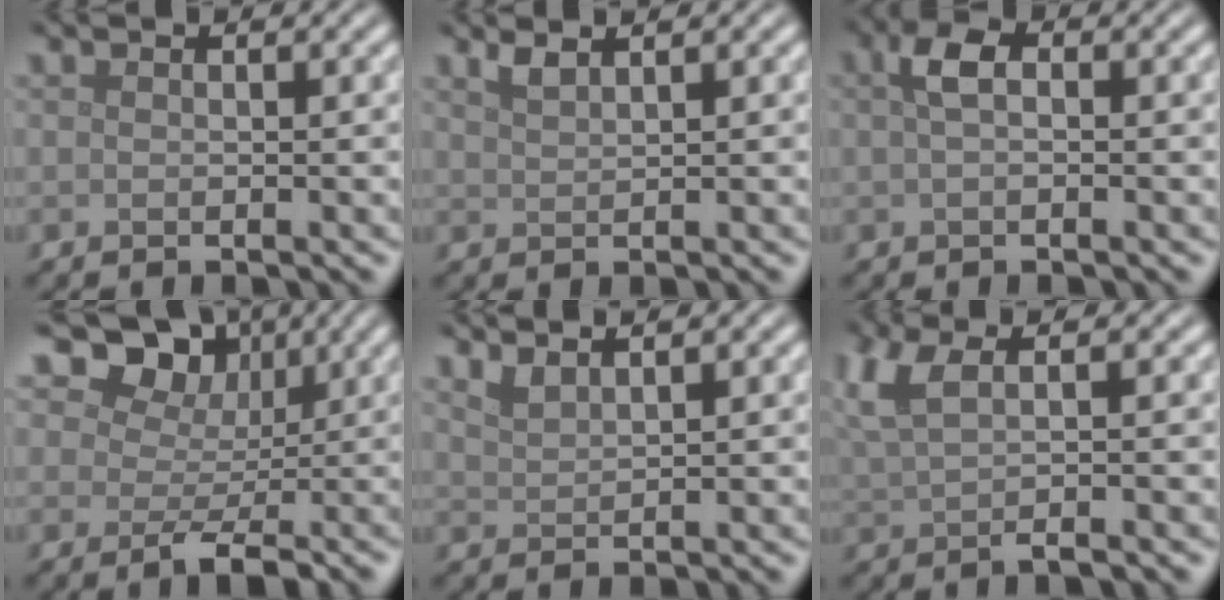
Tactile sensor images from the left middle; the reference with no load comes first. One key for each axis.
{"total": 1.3, "fx": 1.1, "fy": 0.3, "fz": 0.6, "tx": -0.010, "ty": 0.002, "tz": 0.020}
{"total": 2.1, "fx": 0.4, "fy": 1.1, "fz": 1.8, "tx": -0.035, "ty": 0.007, "tz": 0.001}
{"total": 6.5, "fx": 2.4, "fy": 4.7, "fz": 3.8, "tx": -0.040, "ty": -0.006, "tz": 0.026}
{"total": 1.8, "fx": 1.6, "fy": 0.4, "fz": 0.8, "tx": -0.011, "ty": 0.006, "tz": 0.029}
{"total": 4.2, "fx": 0.8, "fy": 1.5, "fz": 3.9, "tx": -0.065, "ty": 0.005, "tz": 0.013}